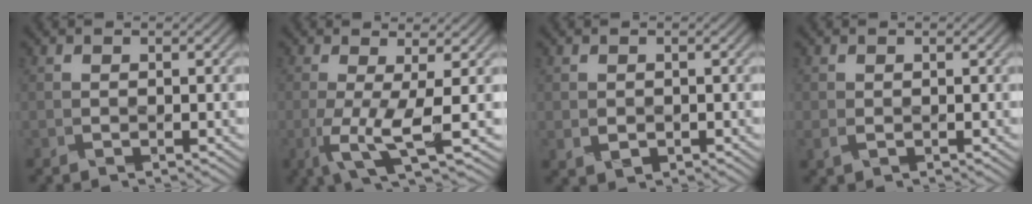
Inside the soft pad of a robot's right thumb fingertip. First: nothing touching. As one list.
[{"total": 6.6, "force": [-1.7, 0.8, 6.3], "torque": [-0.159, -0.008, -0.021]}, {"total": 1.9, "force": [0.1, 1.7, 0.9], "torque": [-0.037, 0.000, 0.004]}, {"total": 1.5, "force": [-0.5, 1.0, 0.9], "torque": [-0.033, 0.000, -0.003]}]